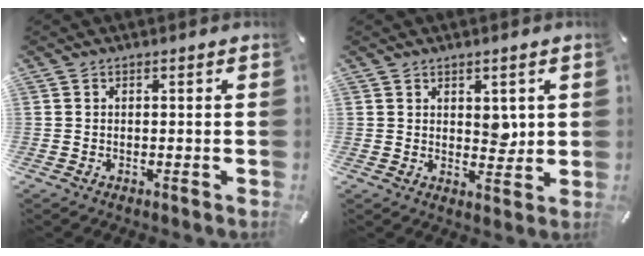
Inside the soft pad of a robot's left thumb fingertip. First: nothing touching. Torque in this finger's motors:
{"motor_torque": [0.18, 0.91, 0.14, -0.47, 0.10]}